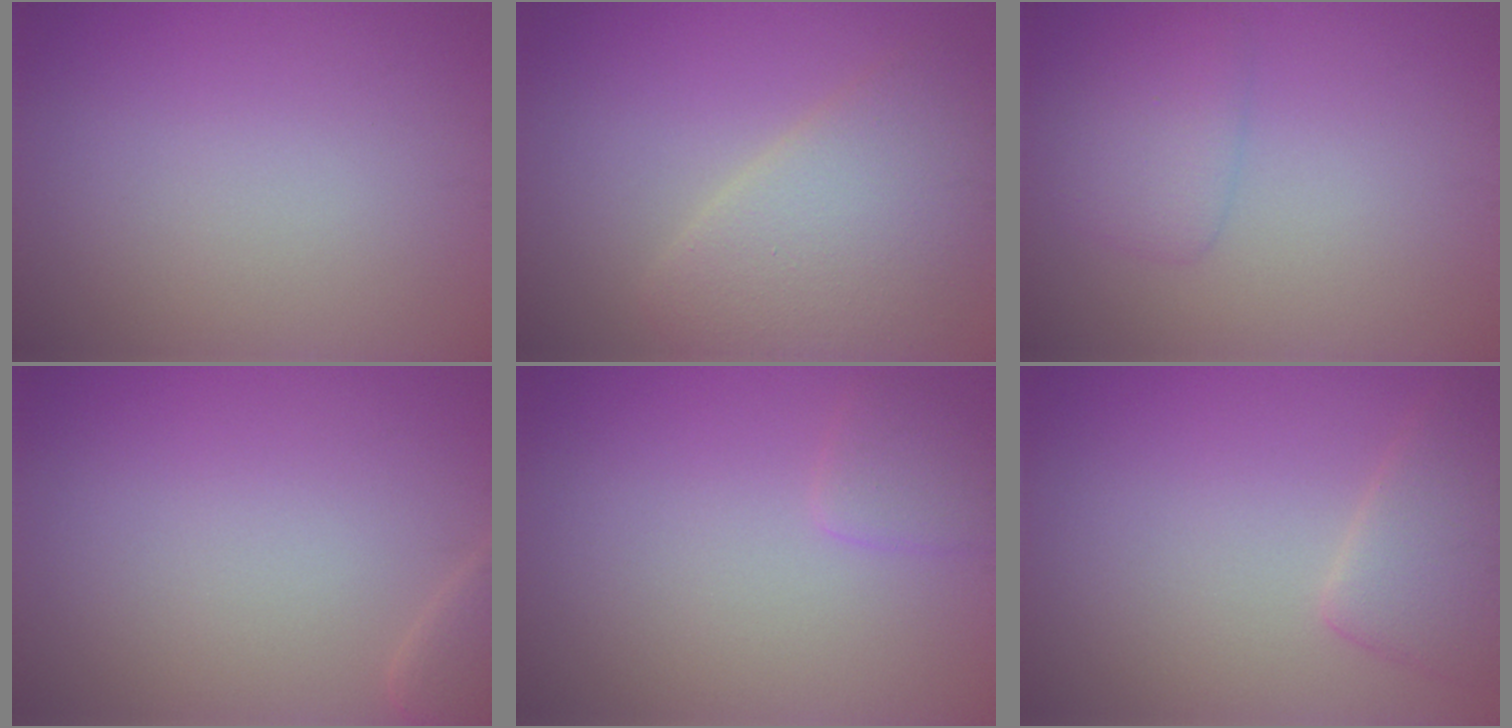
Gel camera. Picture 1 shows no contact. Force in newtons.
{"total": 6.3, "press": 6.3, "slide": 0.3}
{"total": 2.6, "press": 2.6, "slide": 0.1}
{"total": 1.9, "press": 1.9, "slide": 0.3}
{"total": 1.5, "press": 1.5, "slide": 0.2}
{"total": 3.6, "press": 3.6, "slide": 0.2}